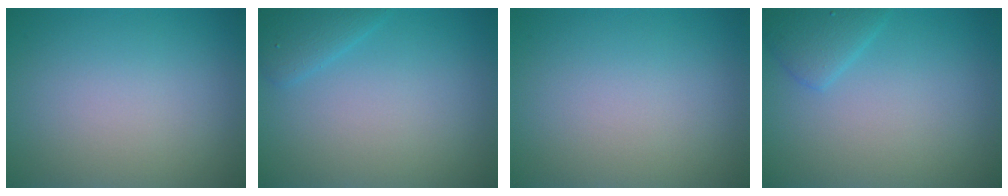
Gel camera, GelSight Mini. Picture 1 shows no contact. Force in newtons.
{"total": 1.9, "press": 1.9, "slide": 0.1}
{"total": 0.0}
{"total": 2.1, "press": 2.1, "slide": 0.2}